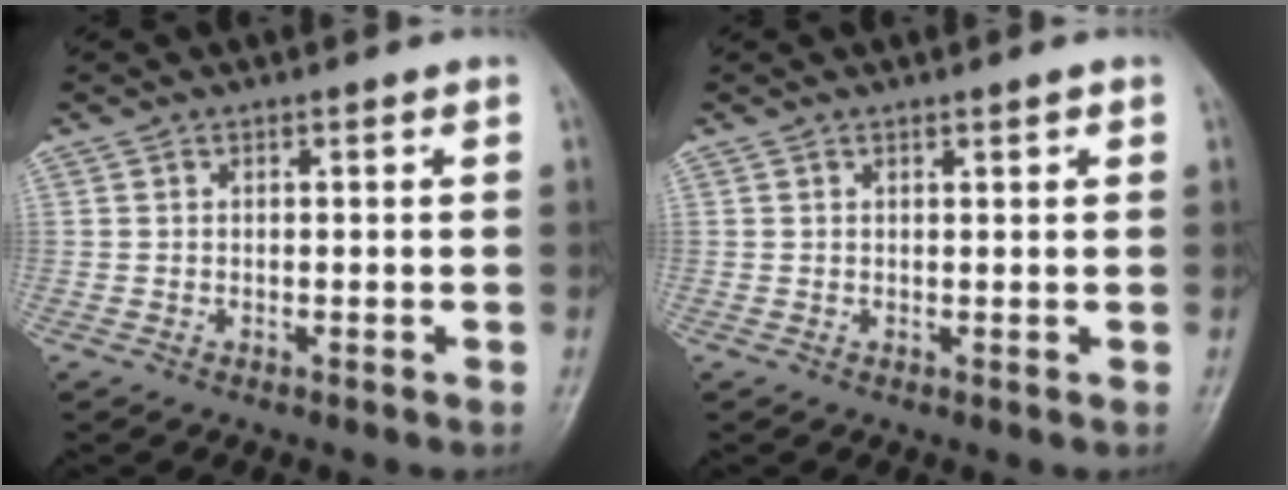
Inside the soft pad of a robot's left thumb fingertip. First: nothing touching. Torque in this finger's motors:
{"motor_torque": [-0.25, -0.16, -0.12, -0.08, 0.05]}